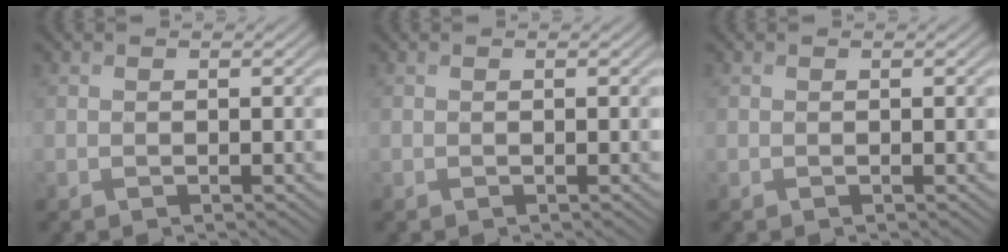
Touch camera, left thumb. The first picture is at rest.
{"total": 0.0}
{"total": 0.0}